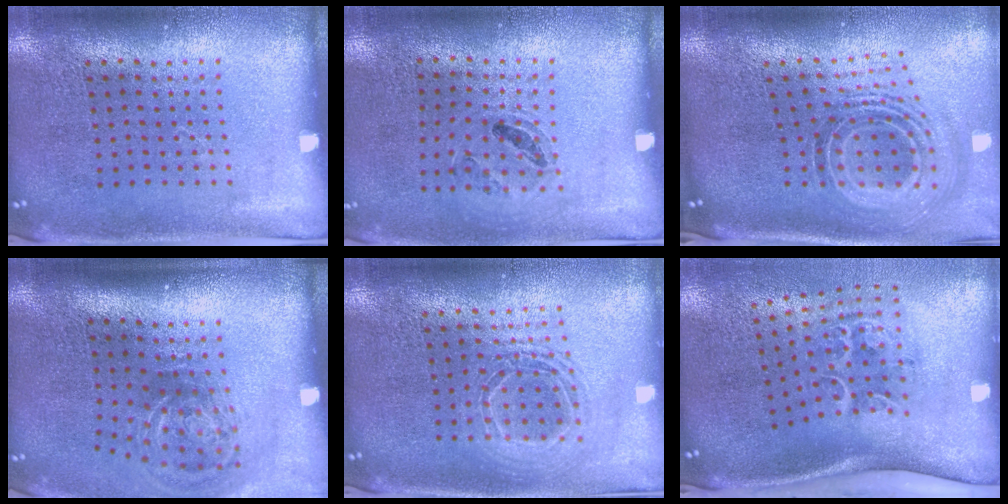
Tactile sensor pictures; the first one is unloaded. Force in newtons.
{"total": 0.9, "press": 0.9, "slide": 0.2}
{"total": 2.0, "press": 1.4, "slide": 1.3}
{"total": 2.2, "press": 1.4, "slide": 1.7}
{"total": 1.6, "press": 1.3, "slide": 0.8}
{"total": 2.3, "press": 1.3, "slide": 1.9}